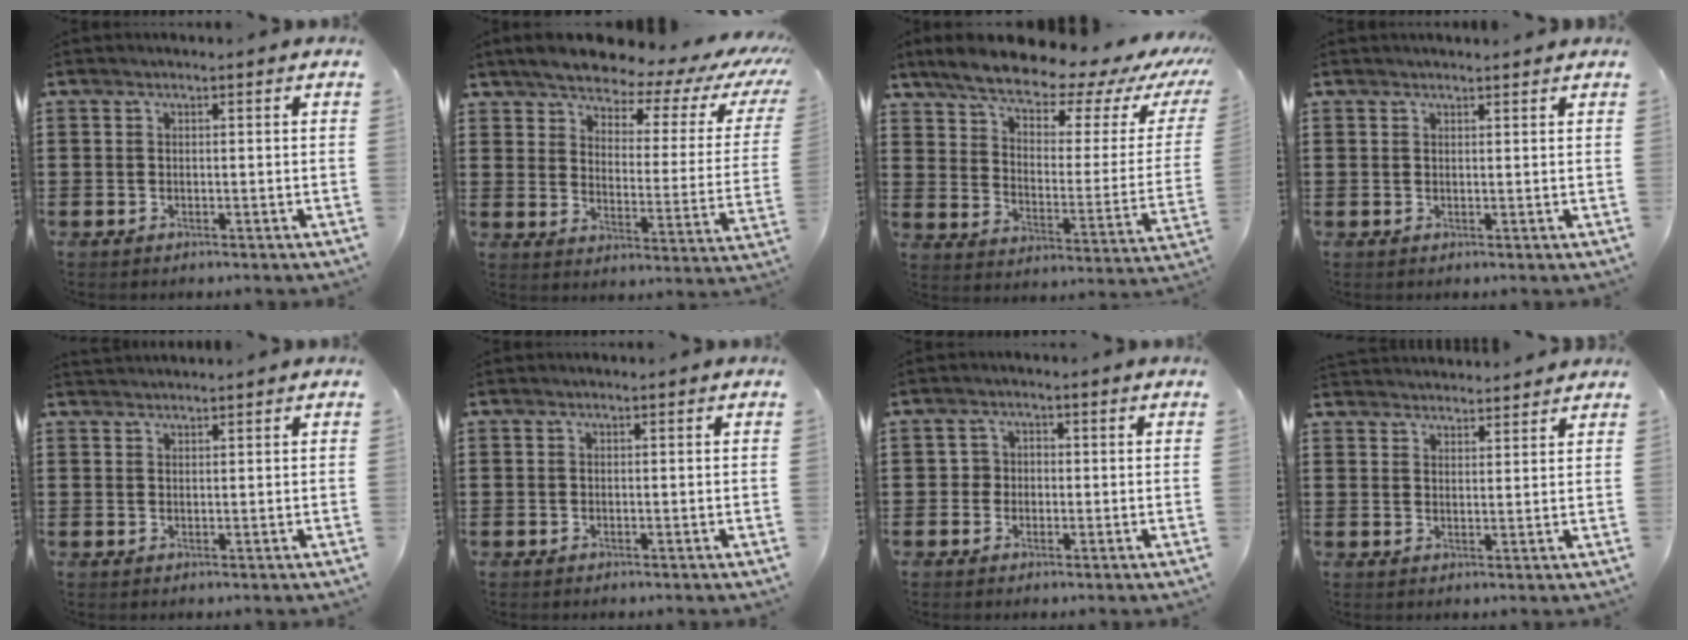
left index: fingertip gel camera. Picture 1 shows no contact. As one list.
[{"total": 5.5, "force": [4.9, 1.3, 2.1], "torque": [-0.063, -0.036, 0.078]}, {"total": 10.1, "force": [8.7, 2.4, 4.7], "torque": [-0.105, -0.061, 0.144]}, {"total": 1.0, "force": [1.0, 0.1, 0.1], "torque": [-0.004, -0.001, 0.020]}, {"total": 1.1, "force": [1.1, 0.0, 0.0], "torque": [-0.003, -0.001, 0.023]}, {"total": 0.0}, {"total": 1.9, "force": [-0.3, 1.7, 0.6], "torque": [-0.019, 0.008, -0.009]}, {"total": 2.8, "force": [2.8, 0.1, -0.3], "torque": [-0.003, -0.008, 0.054]}]